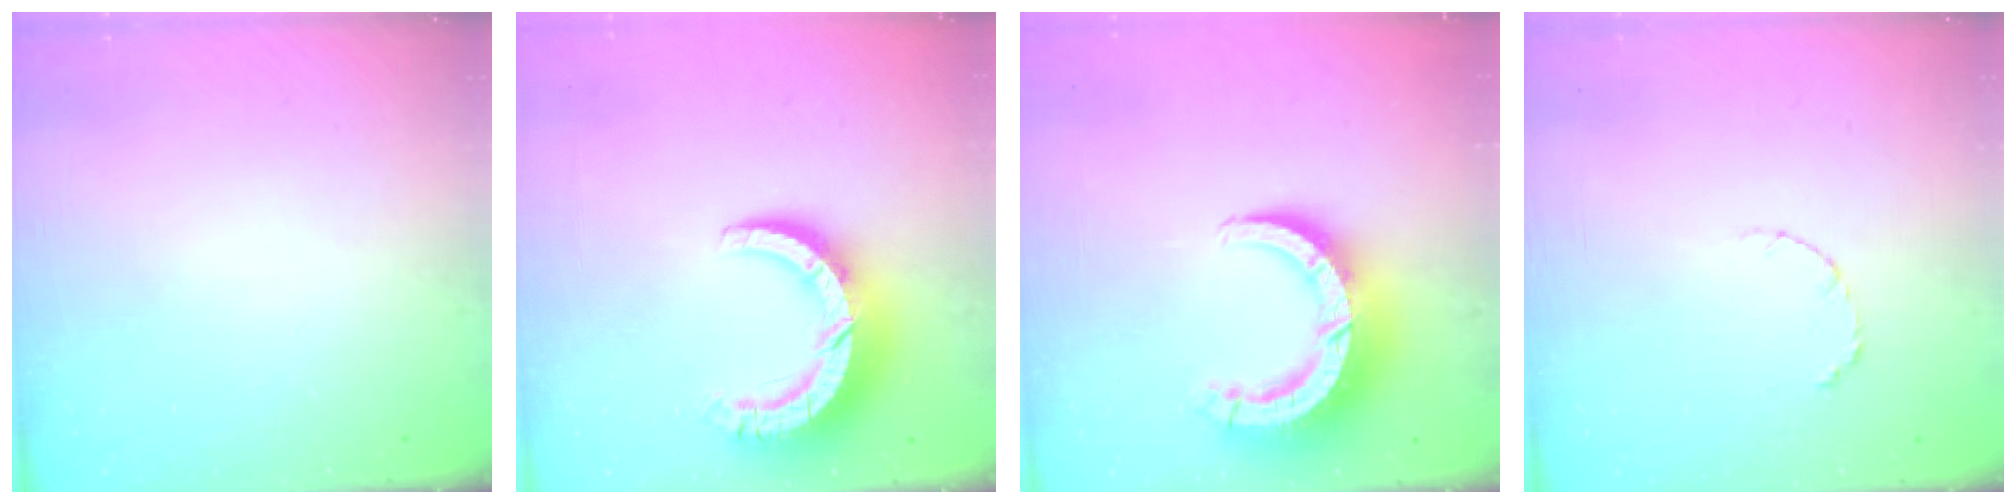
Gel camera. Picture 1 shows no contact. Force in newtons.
{"total": 11.5, "press": 11.5, "slide": 1.0}
{"total": 12.5, "press": 12.4, "slide": 1.3}
{"total": 3.9, "press": 3.8, "slide": 0.5}